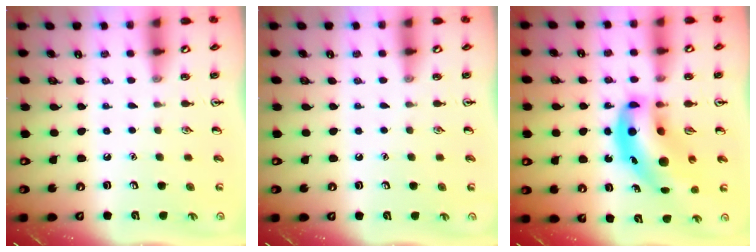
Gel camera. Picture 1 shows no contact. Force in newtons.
{"total": 0.0}
{"total": 14.2, "press": 13.6, "slide": 3.8}